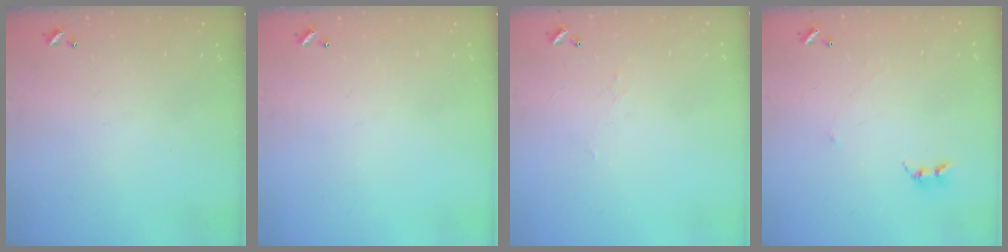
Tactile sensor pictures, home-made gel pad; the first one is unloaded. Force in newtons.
{"total": 0.0}
{"total": 2.2, "press": 2.0, "slide": 0.8}
{"total": 2.6, "press": 2.6, "slide": 0.3}